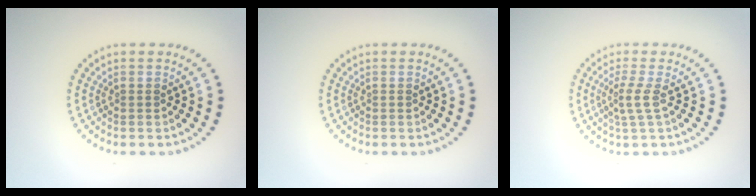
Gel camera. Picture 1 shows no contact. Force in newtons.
{"total": 0.0}
{"total": 2.1, "press": 1.4, "slide": 1.5}